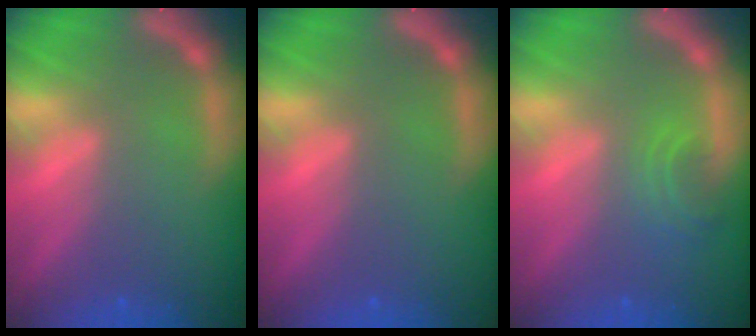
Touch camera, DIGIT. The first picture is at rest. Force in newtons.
{"total": 0.0}
{"total": 2.4}